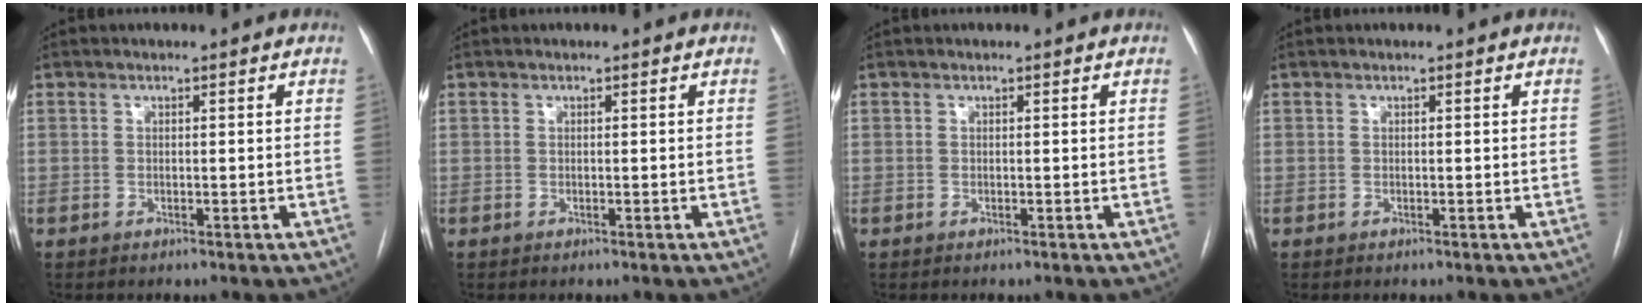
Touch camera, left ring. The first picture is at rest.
{"total": 0.0}
{"total": 0.0}
{"total": 0.0}